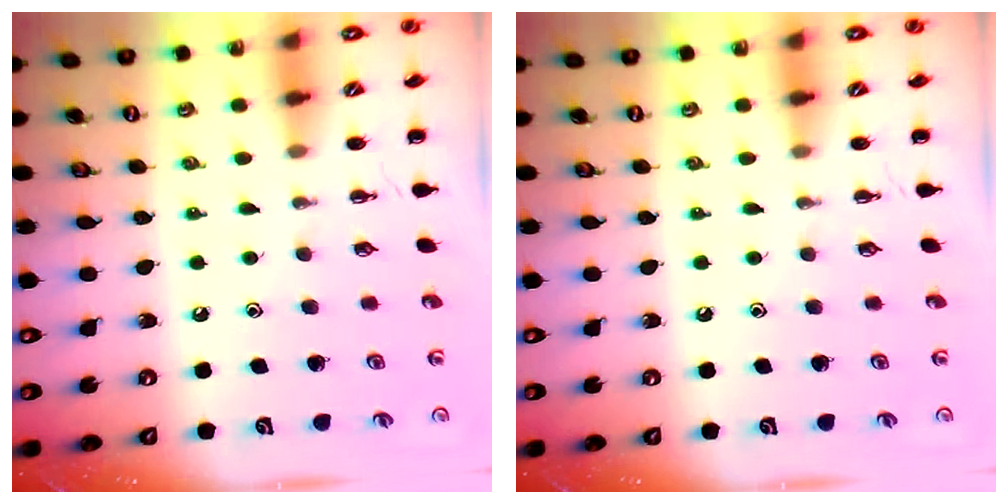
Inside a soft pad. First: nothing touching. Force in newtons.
{"total": 0.0}